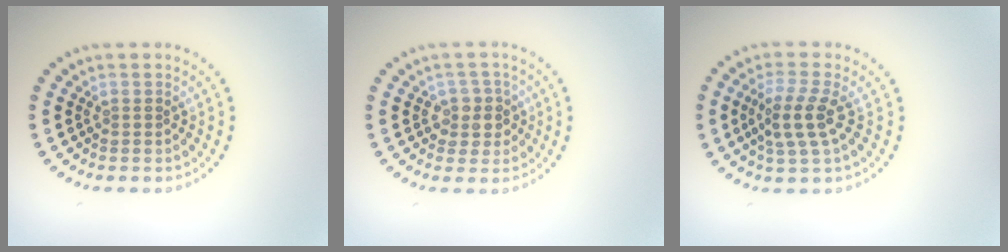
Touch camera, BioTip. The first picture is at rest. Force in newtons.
{"total": 2.2, "press": 2.1, "slide": 0.8}
{"total": 3.2, "press": 2.9, "slide": 1.5}